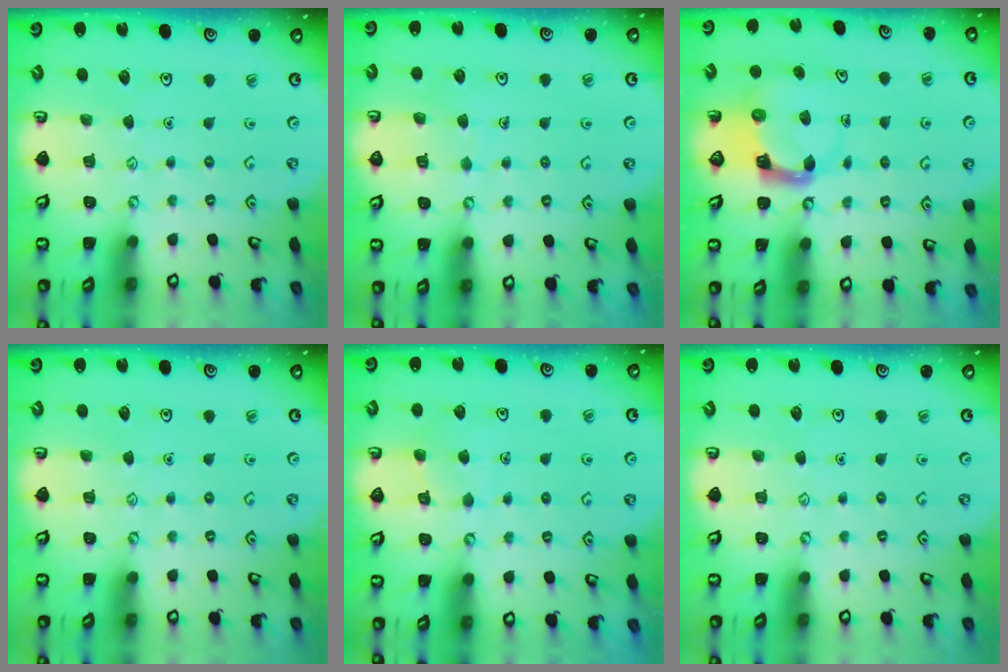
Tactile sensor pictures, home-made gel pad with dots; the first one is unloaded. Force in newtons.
{"total": 5.1, "press": 5.1, "slide": 0.5}
{"total": 4.0, "press": 3.9, "slide": 0.8}
{"total": 0.0}
{"total": 5.7, "press": 5.7, "slide": 0.5}
{"total": 0.0}